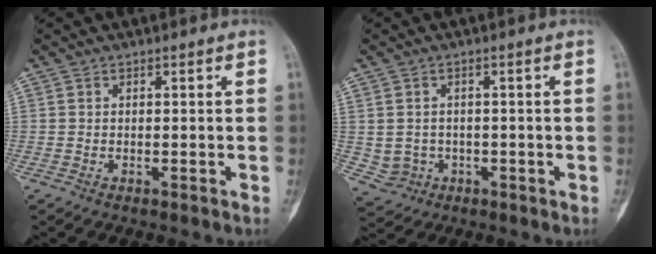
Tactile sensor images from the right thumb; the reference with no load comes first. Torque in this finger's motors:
{"motor_torque": [-0.23, 0.08, -0.31, 0.16, -0.04]}